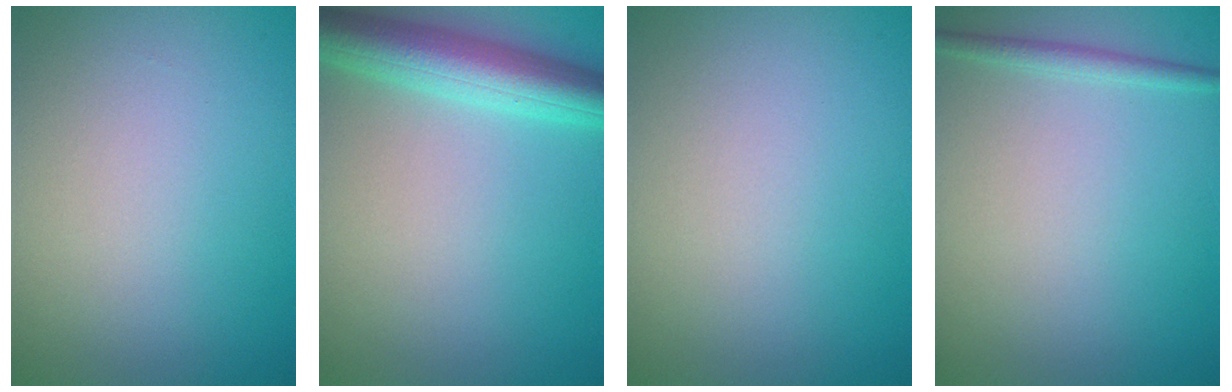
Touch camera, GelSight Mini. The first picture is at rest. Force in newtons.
{"total": 5.9, "press": 5.9, "slide": 0.2}
{"total": 0.0}
{"total": 1.3, "press": 1.3, "slide": 0.1}